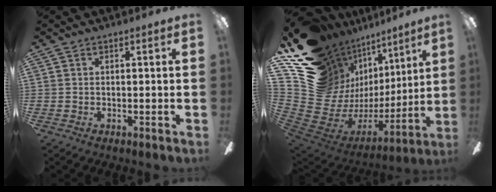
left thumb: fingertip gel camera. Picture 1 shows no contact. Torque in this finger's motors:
{"motor_torque": [2.88, 2.13, 1.39, -1.38, 0.46]}